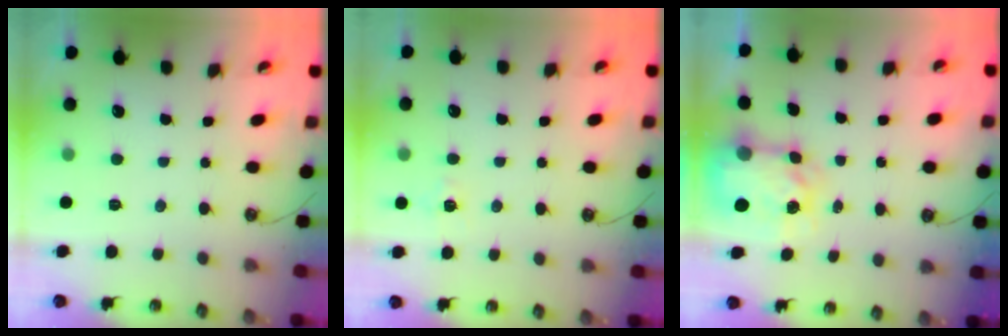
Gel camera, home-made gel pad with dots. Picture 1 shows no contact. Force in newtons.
{"total": 5.7, "press": 5.7, "slide": 0.5}
{"total": 5.5, "press": 5.5, "slide": 0.7}